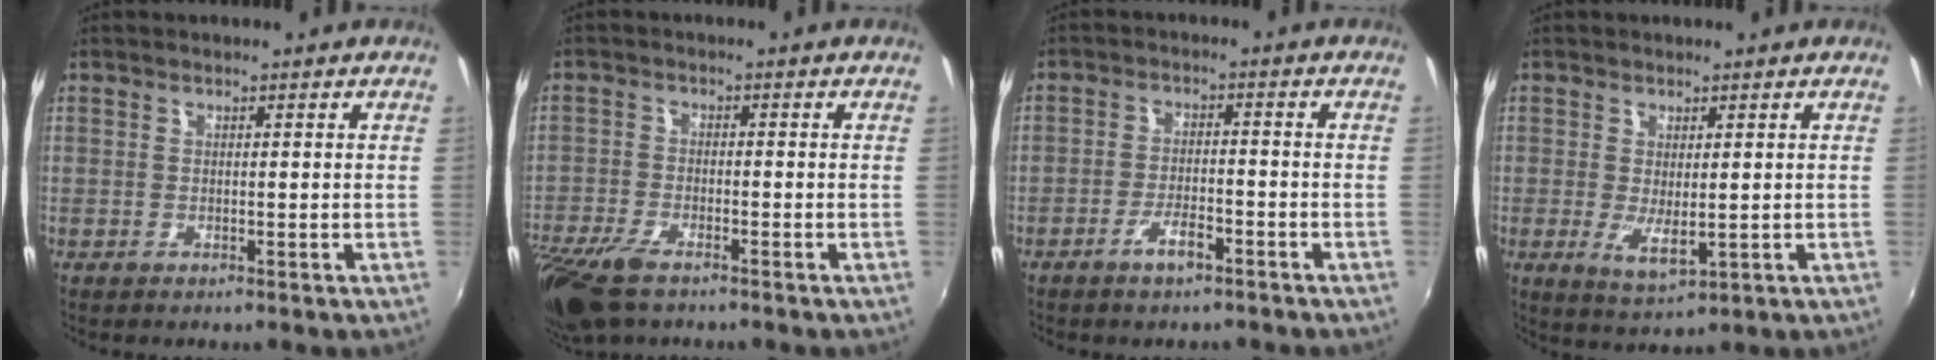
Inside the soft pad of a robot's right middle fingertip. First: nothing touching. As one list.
[{"total": 11.6, "force": [-8.3, 4.5, 6.8], "torque": [-0.170, -0.045, -0.157]}, {"total": 4.3, "force": [-3.1, 1.3, 2.6], "torque": [-0.061, 0.000, -0.052]}, {"total": 4.6, "force": [-0.4, 1.8, 4.3], "torque": [-0.073, -0.016, 0.000]}]